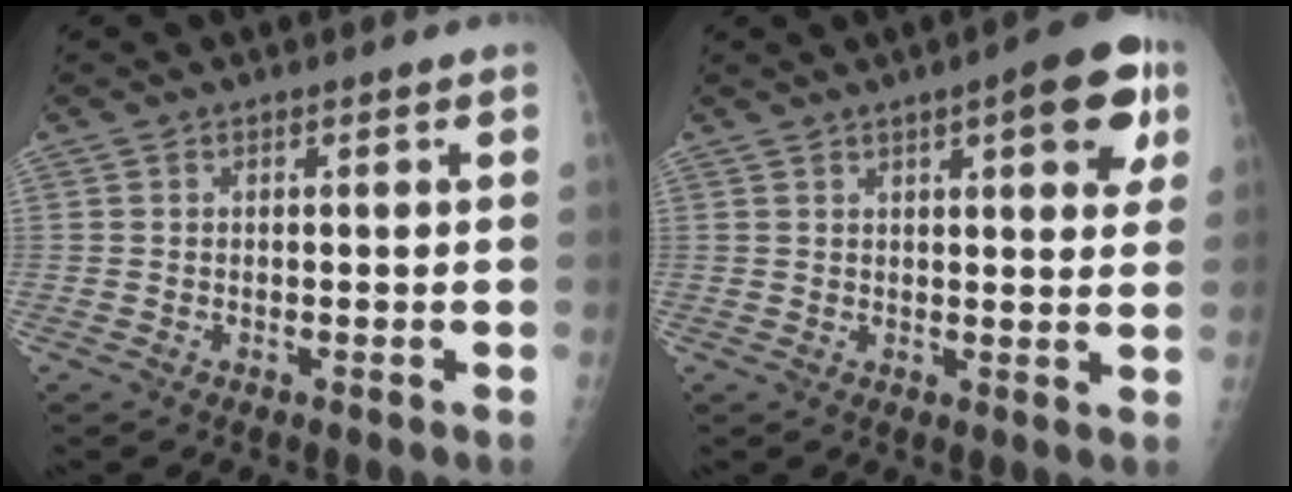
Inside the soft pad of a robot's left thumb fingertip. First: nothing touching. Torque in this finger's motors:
{"motor_torque": [0.12, 0.27, 0.04, -0.17, 0.13]}